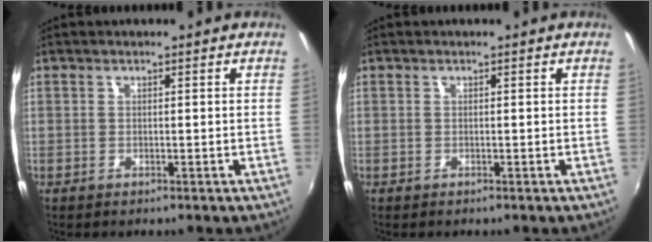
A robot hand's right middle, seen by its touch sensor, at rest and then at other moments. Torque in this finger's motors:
{"motor_torque": [0.10, -0.23, 0.03, 0.00]}